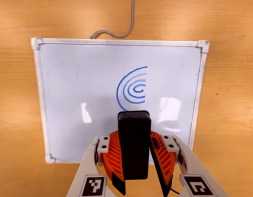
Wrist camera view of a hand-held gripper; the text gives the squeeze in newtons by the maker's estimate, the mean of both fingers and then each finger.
{"total": 8.5, "left": 8.6, "right": 8.4}